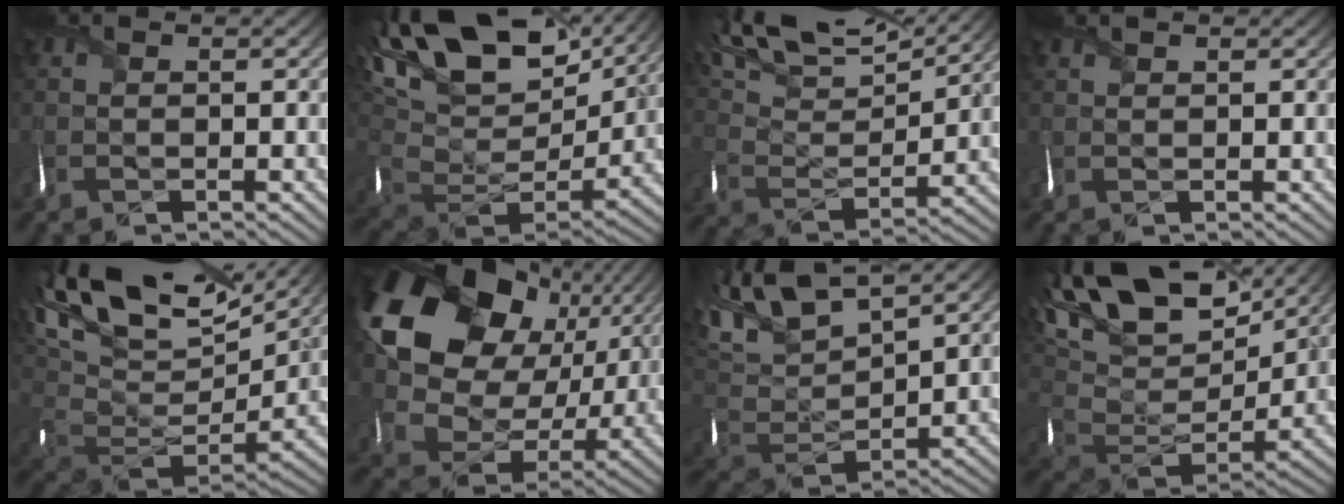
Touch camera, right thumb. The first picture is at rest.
{"total": 20.3, "force": [9.4, 11.1, 14.2], "torque": [-0.277, 0.008, 0.172]}
{"total": 16.6, "force": [13.0, 5.3, 8.8], "torque": [-0.224, 0.032, 0.193]}
{"total": 1.3, "force": [1.1, 0.4, 0.5], "torque": [-0.015, 0.009, 0.024]}
{"total": 19.1, "force": [9.2, 9.5, 13.8], "torque": [-0.248, 0.029, 0.186]}
{"total": 20.7, "force": [6.4, 15.4, 12.3], "torque": [-0.271, -0.003, 0.135]}
{"total": 14.8, "force": [8.9, 6.0, 10.2], "torque": [-0.260, 0.042, 0.164]}
{"total": 19.3, "force": [10.6, 9.8, 12.8], "torque": [-0.268, 0.026, 0.182]}